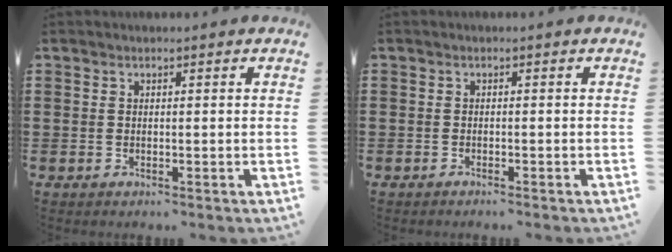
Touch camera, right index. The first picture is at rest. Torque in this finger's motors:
{"motor_torque": [-0.76, 1.08, -0.49, -0.13]}